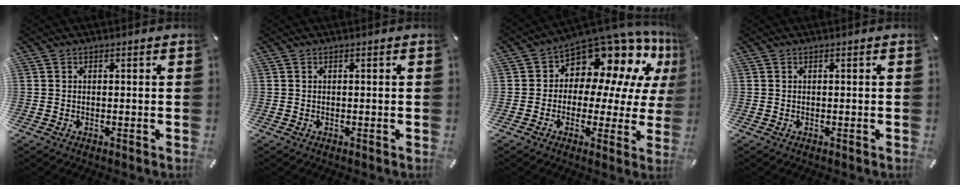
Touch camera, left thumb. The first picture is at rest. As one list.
[{"total": 0.0}, {"total": 13.2, "force": [8.9, 7.6, 6.1], "torque": [-0.098, -0.085, 0.156]}, {"total": 0.0}]